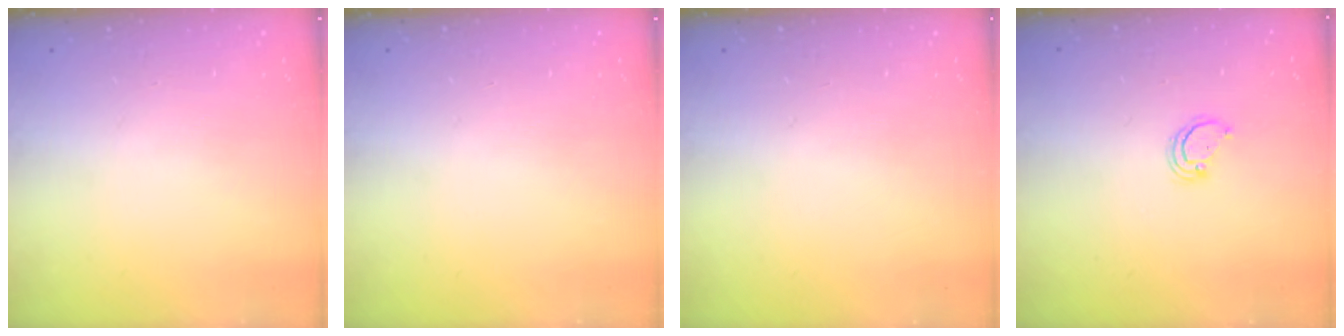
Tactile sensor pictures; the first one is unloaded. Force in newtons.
{"total": 0.0}
{"total": 0.0}
{"total": 2.8, "press": 2.8, "slide": 0.2}